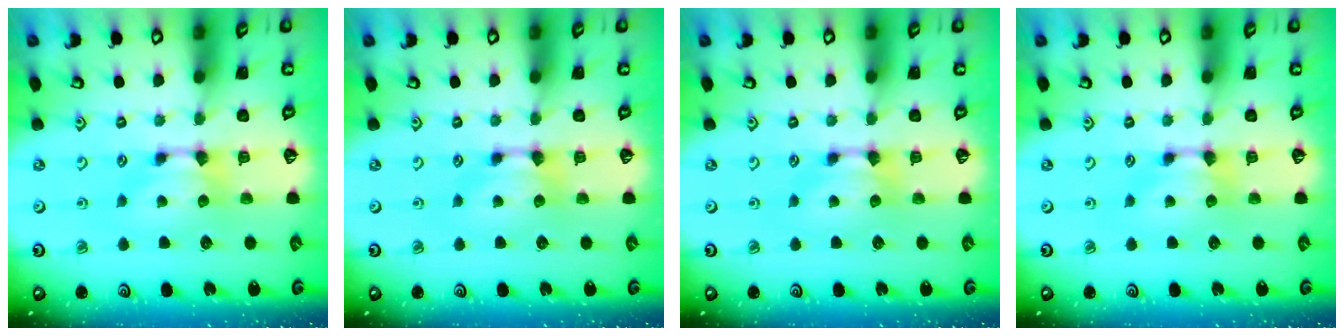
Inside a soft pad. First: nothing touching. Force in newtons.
{"total": 0.0}
{"total": 0.0}
{"total": 0.0}